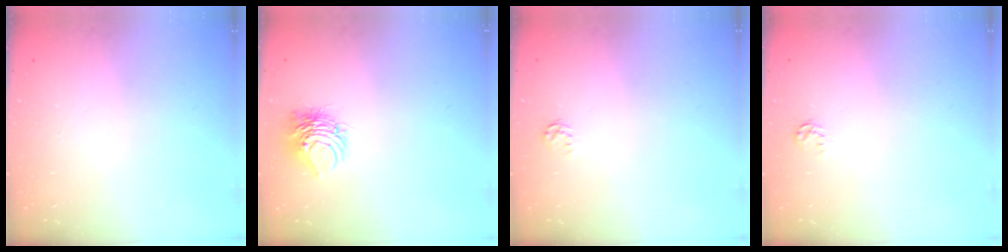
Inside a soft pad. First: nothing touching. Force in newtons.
{"total": 7.8, "press": 7.8, "slide": 0.9}
{"total": 2.6, "press": 2.6, "slide": 0.4}
{"total": 2.6, "press": 2.6, "slide": 0.4}